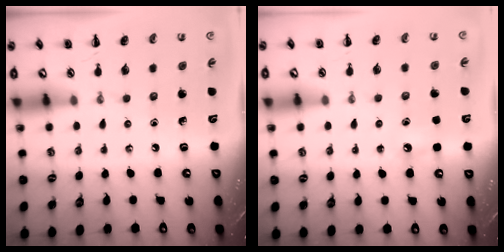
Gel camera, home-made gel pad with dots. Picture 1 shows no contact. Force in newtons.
{"total": 3.8, "press": 3.6, "slide": 1.4}